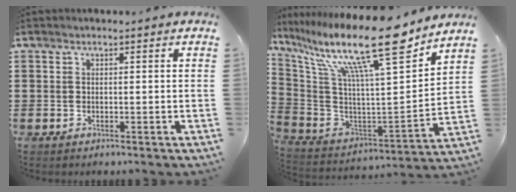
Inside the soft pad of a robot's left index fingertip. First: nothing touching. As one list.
[{"total": 18.1, "force": [12.8, 2.7, 12.5], "torque": [-0.245, -0.078, 0.203]}]